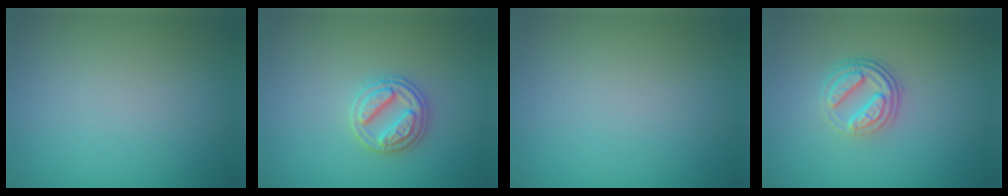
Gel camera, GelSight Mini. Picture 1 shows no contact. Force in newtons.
{"total": 2.8, "press": 2.8, "slide": 0.2}
{"total": 0.0}
{"total": 3.9, "press": 2.8, "slide": 2.7}